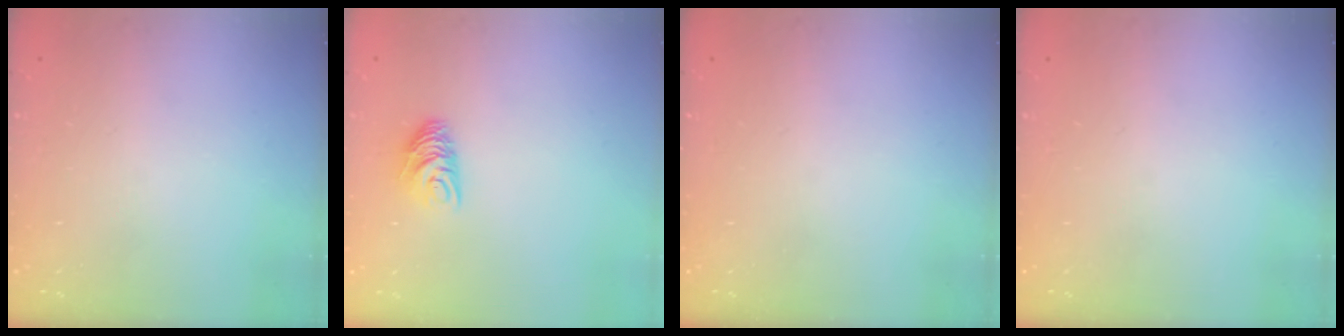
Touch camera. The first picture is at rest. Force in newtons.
{"total": 7.3, "press": 7.3, "slide": 0.4}
{"total": 0.0}
{"total": 0.0}